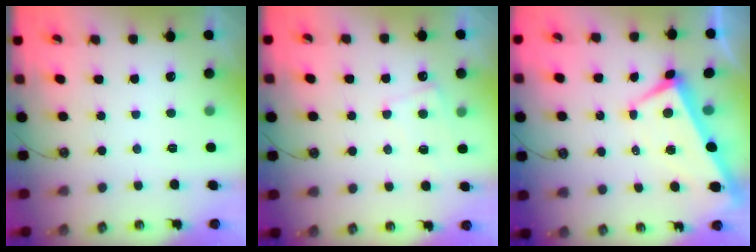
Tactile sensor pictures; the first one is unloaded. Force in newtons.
{"total": 4.0, "press": 4.0, "slide": 0.5}
{"total": 0.9, "press": 0.4, "slide": 0.8}